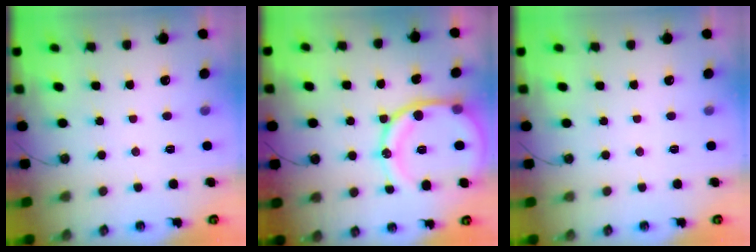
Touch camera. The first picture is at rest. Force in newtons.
{"total": 19.0, "press": 18.9, "slide": 1.9}
{"total": 0.0}